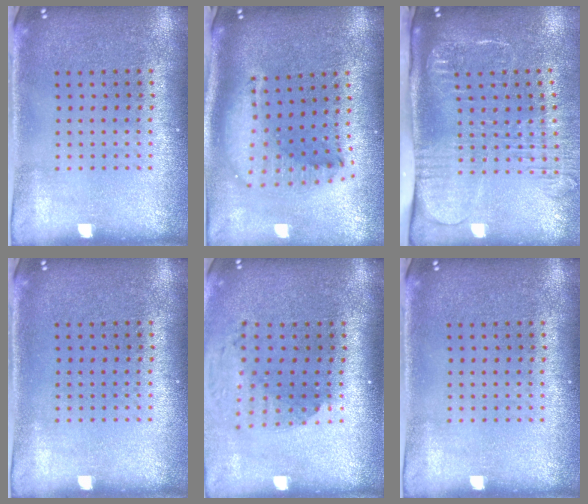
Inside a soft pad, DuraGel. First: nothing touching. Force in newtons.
{"total": 2.0, "press": 1.6, "slide": 1.2}
{"total": 2.7, "press": 2.1, "slide": 1.7}
{"total": 0.0}
{"total": 1.8, "press": 1.5, "slide": 1.1}
{"total": 0.0}